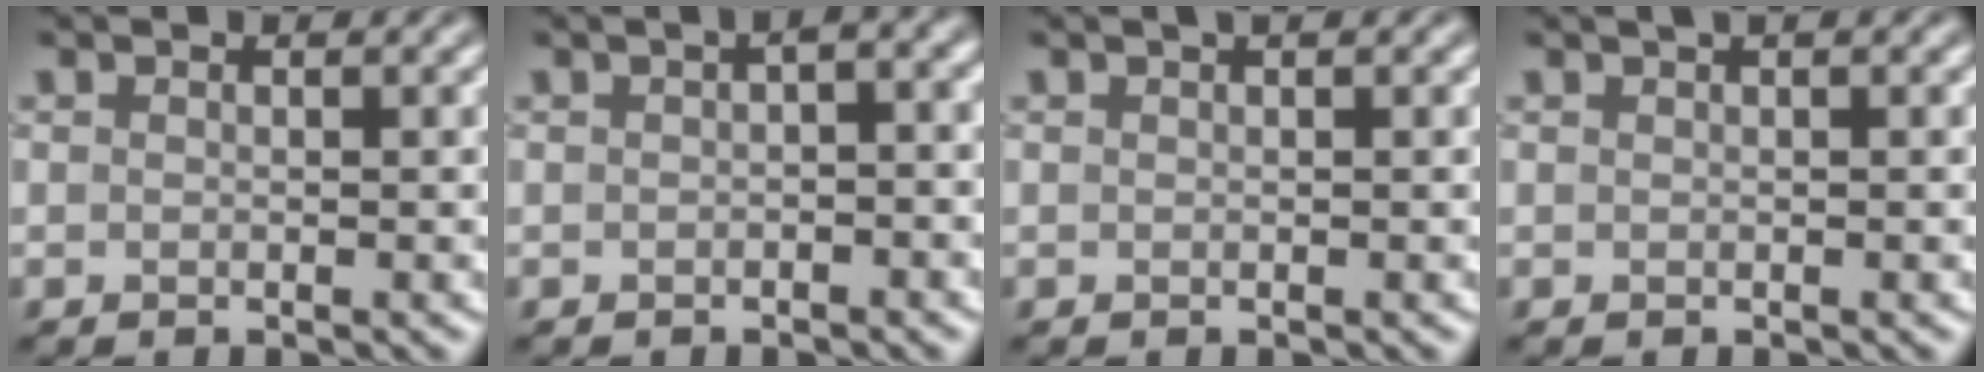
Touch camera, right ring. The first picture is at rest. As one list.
[{"total": 2.1, "force": [0.0, 0.6, 2.0], "torque": [-0.024, 0.006, 0.000]}, {"total": 0.6, "force": [0.4, 0.1, 0.5], "torque": [-0.005, 0.007, 0.007]}, {"total": 1.2, "force": [0.7, 0.3, 0.9], "torque": [-0.012, 0.004, 0.008]}]